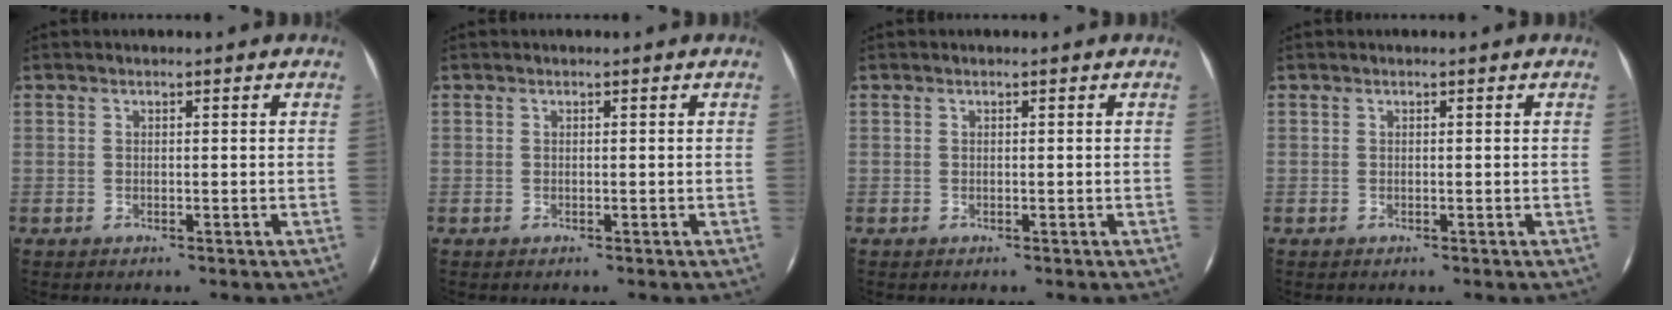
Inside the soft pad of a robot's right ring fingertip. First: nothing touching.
{"total": 0.0}
{"total": 0.0}
{"total": 0.0}